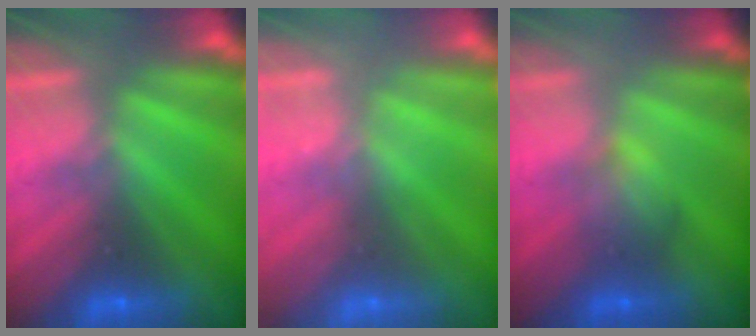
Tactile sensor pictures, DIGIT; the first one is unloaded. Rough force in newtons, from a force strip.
{"total": 2.4}
{"total": 2.0}